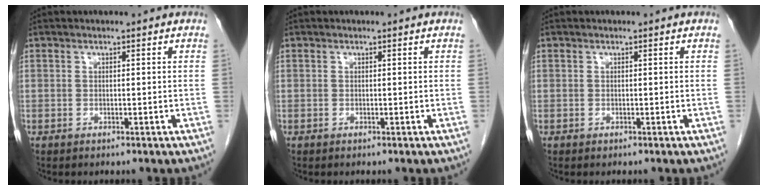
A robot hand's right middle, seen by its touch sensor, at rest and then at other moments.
{"total": 0.0}
{"total": 0.0}